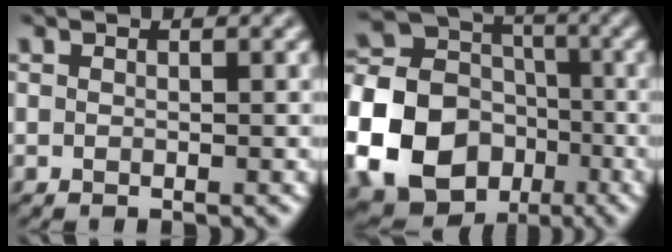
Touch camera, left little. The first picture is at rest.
{"total": 21.6, "force": [-7.2, 19.0, 7.4], "torque": [-0.206, -0.032, -0.154]}